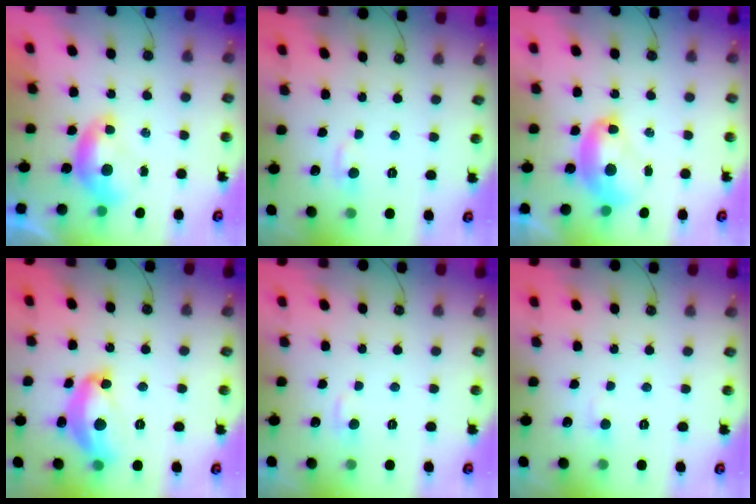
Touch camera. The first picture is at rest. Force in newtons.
{"total": 1.6, "press": 1.4, "slide": 0.7}
{"total": 3.6, "press": 3.6, "slide": 0.2}
{"total": 10.1, "press": 10.1, "slide": 0.6}
{"total": 2.2, "press": 2.1, "slide": 0.6}
{"total": 0.8, "press": 0.4, "slide": 0.7}